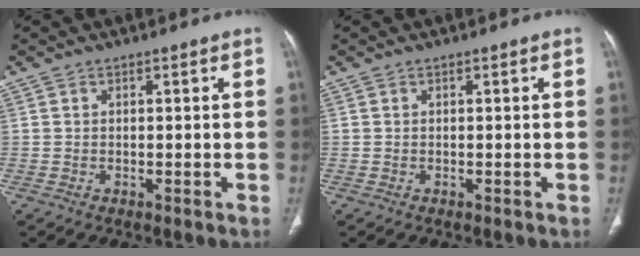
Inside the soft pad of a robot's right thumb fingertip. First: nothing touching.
{"total": 0.0}